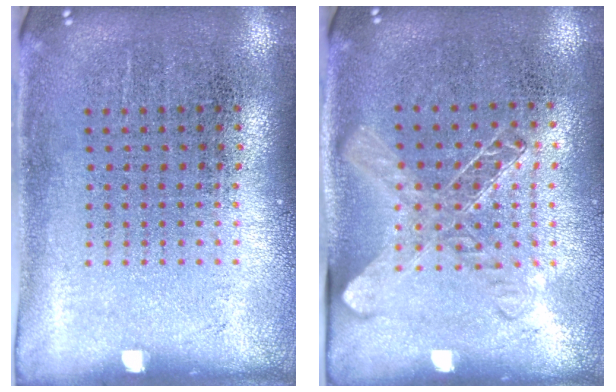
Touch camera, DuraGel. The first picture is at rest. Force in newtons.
{"total": 1.3, "press": 1.2, "slide": 0.7}